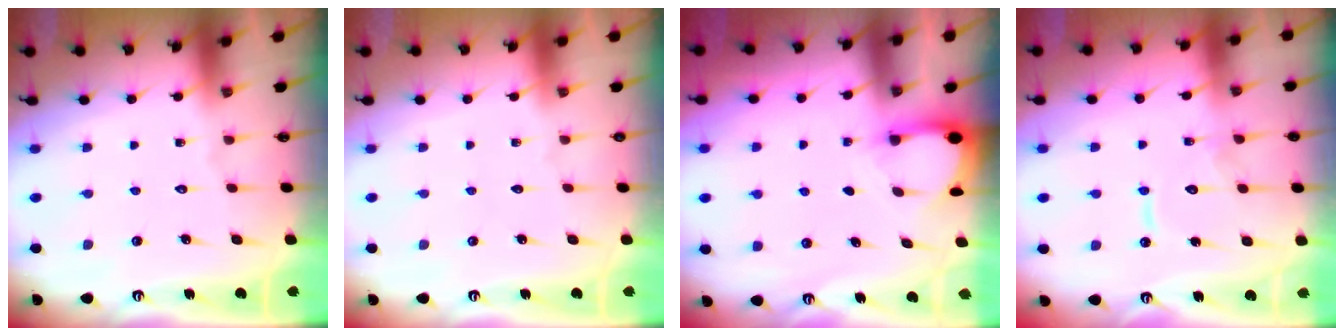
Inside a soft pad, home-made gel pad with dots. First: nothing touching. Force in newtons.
{"total": 0.0}
{"total": 3.4, "press": 3.3, "slide": 0.4}
{"total": 9.6, "press": 9.6, "slide": 0.9}